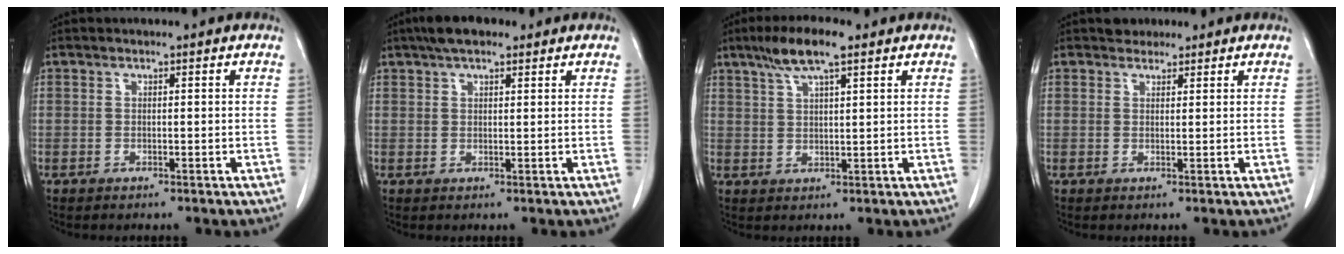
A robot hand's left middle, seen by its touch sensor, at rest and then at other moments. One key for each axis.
{"total": 5.2, "fx": 3.8, "fy": 1.8, "fz": 3.1, "tx": -0.060, "ty": 0.021, "tz": 0.063}
{"total": 7.0, "fx": 4.6, "fy": 1.1, "fz": 5.2, "tx": -0.105, "ty": 0.012, "tz": 0.083}
{"total": 2.1, "fx": 1.8, "fy": 1.1, "fz": 0.3, "tx": -0.006, "ty": 0.008, "tz": 0.028}